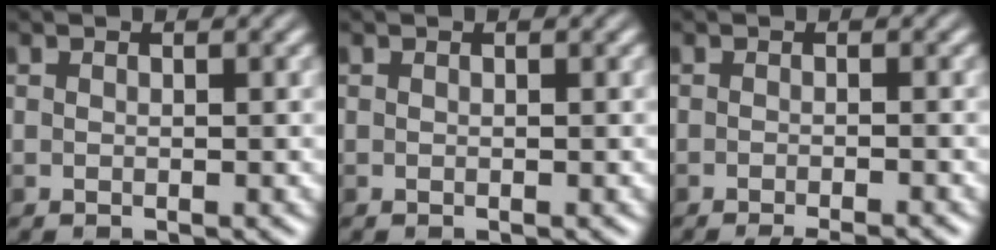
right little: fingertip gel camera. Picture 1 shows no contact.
{"total": 0.0}
{"total": 3.1, "force": [-2.3, 0.5, 2.0], "torque": [-0.025, 0.000, -0.036]}